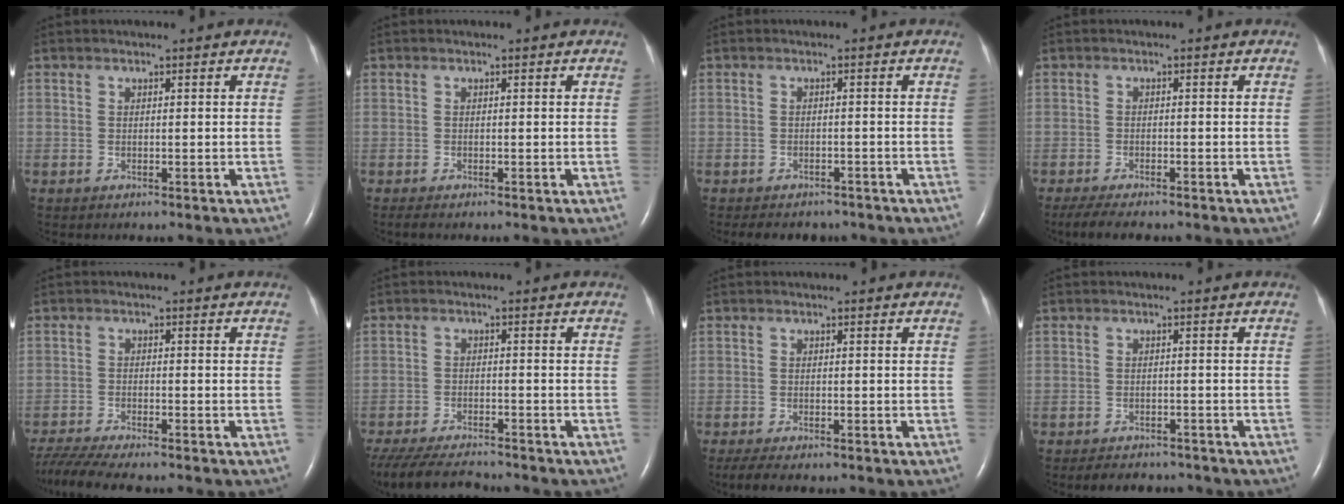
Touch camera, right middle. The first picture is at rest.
{"total": 0.7, "force": [-0.6, 0.0, 0.4], "torque": [-0.015, -0.003, -0.011]}
{"total": 7.2, "force": [-6.1, 3.2, 2.1], "torque": [-0.032, 0.003, -0.070]}
{"total": 5.7, "force": [-4.6, 1.2, 3.1], "torque": [-0.054, -0.014, -0.069]}
{"total": 9.3, "force": [-8.2, 0.6, 4.3], "torque": [-0.079, -0.016, -0.135]}
{"total": 12.7, "force": [-11.2, 2.5, 5.2], "torque": [-0.116, -0.020, -0.173]}
{"total": 4.7, "force": [-3.6, 1.3, 2.6], "torque": [-0.049, -0.014, -0.052]}
{"total": 5.9, "force": [-5.3, 2.3, 1.5], "torque": [-0.022, -0.001, -0.066]}